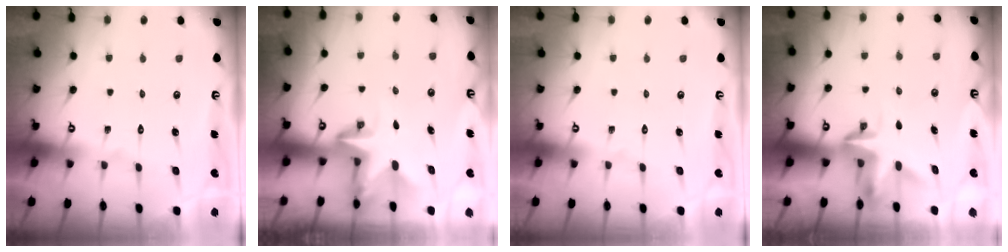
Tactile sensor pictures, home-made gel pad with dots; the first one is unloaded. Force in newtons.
{"total": 2.9, "press": 2.9, "slide": 0.2}
{"total": 0.0}
{"total": 3.4, "press": 3.4, "slide": 0.2}